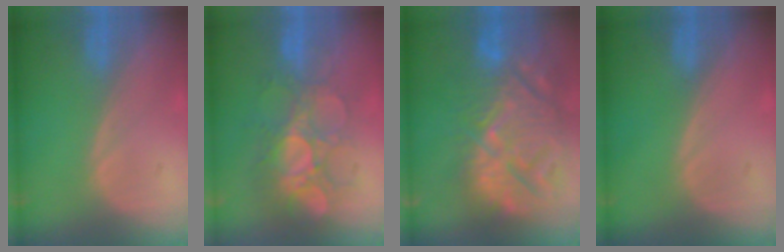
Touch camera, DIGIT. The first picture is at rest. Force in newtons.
{"total": 9.4, "press": 8.5, "slide": 4.0}
{"total": 15.3, "press": 13.2, "slide": 7.8}
{"total": 0.0}